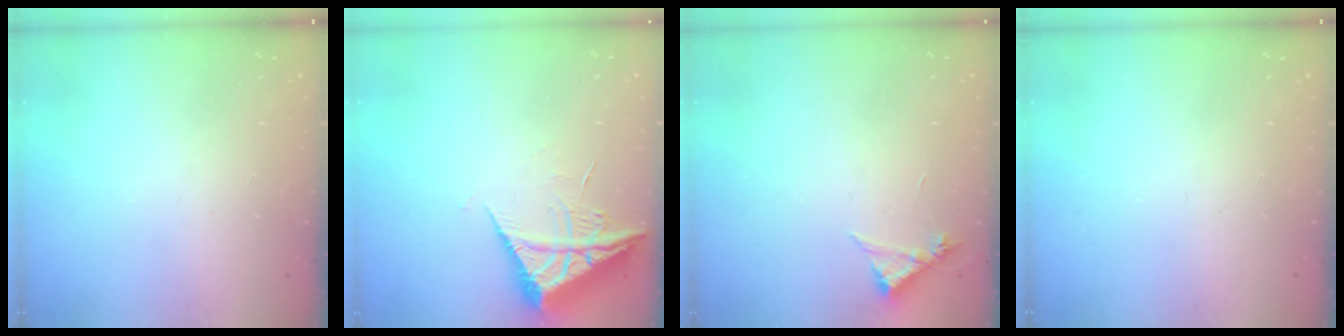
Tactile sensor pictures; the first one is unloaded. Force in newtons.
{"total": 7.6, "press": 7.6, "slide": 0.5}
{"total": 4.3, "press": 4.2, "slide": 0.4}
{"total": 0.0}